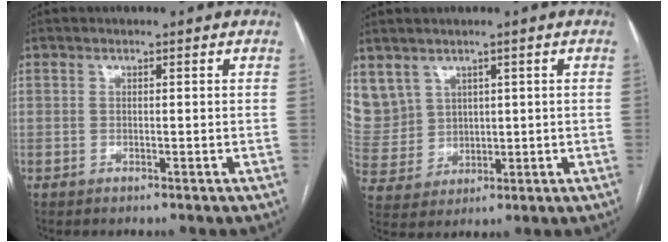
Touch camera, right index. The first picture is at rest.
{"total": 10.8, "force": [5.0, 9.4, 2.2], "torque": [-0.083, 0.045, 0.132]}